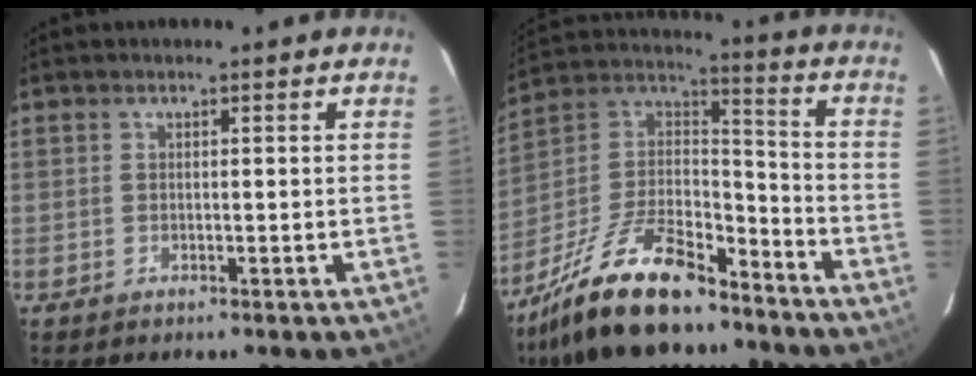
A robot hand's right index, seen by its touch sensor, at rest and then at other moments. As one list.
[{"total": 21.7, "force": [-15.7, 7.9, 12.7], "torque": [-0.256, 0.002, -0.268]}]